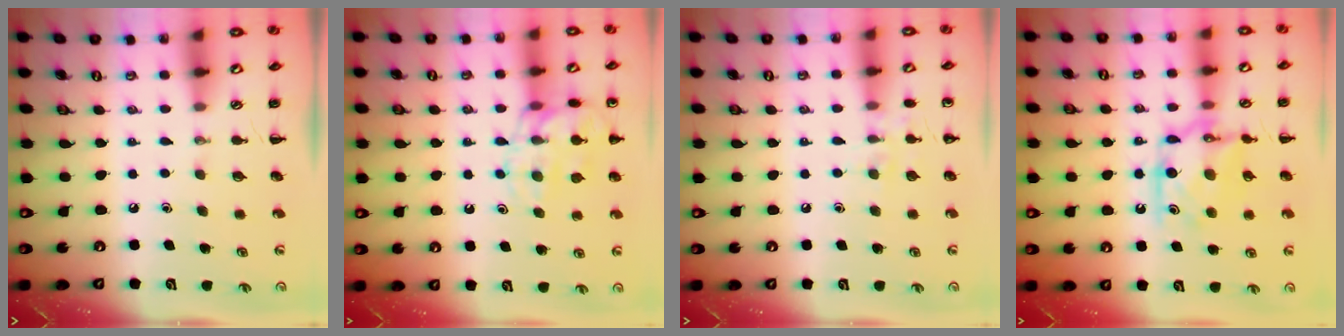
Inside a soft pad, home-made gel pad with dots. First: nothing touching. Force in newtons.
{"total": 13.5, "press": 13.5, "slide": 1.2}
{"total": 5.7, "press": 5.6, "slide": 1.4}
{"total": 11.5, "press": 11.5, "slide": 0.5}